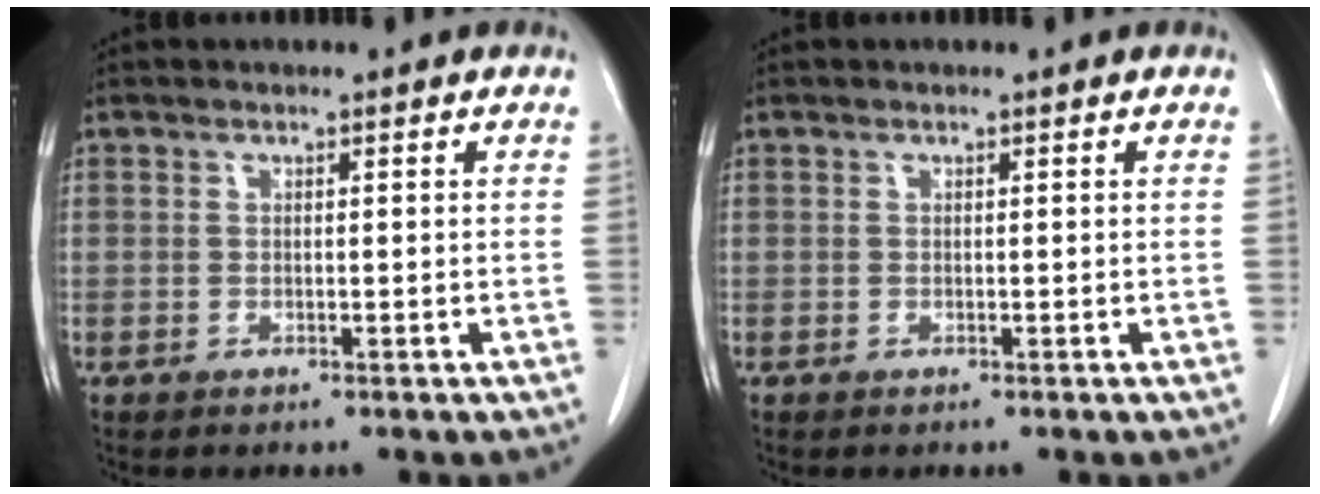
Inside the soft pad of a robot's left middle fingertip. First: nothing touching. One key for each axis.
{"total": 0.0}